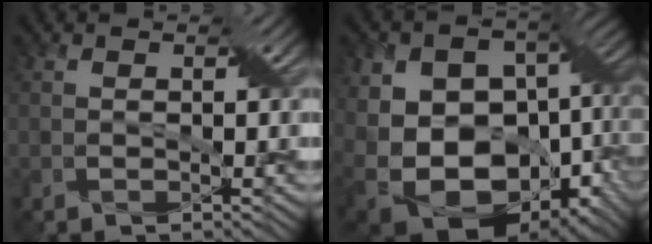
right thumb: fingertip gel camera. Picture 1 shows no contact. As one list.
[{"total": 20.4, "force": [-2.6, 15.1, 13.6], "torque": [-0.233, 0.003, -0.021]}]